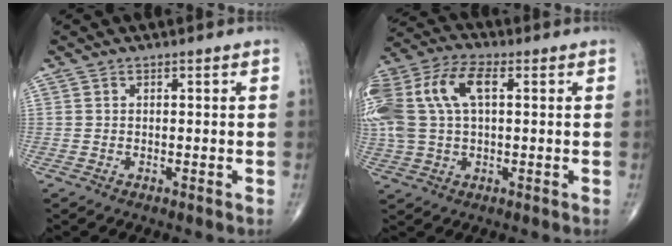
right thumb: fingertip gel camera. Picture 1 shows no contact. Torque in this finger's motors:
{"motor_torque": [1.17, 1.22, 1.38, 0.42, 0.18]}